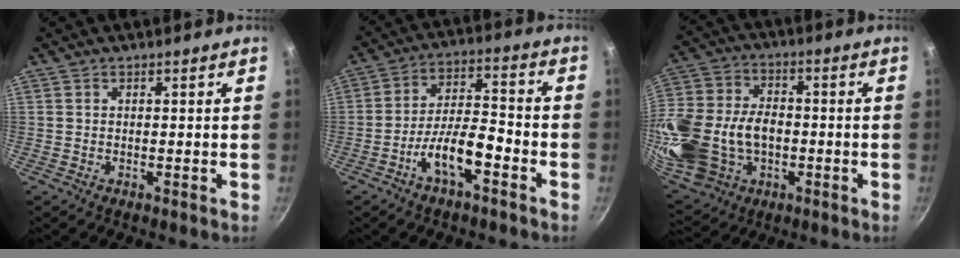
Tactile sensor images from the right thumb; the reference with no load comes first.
{"total": 9.8, "force": [-5.0, 3.5, 7.7], "torque": [-0.130, 0.047, -0.089]}
{"total": 23.9, "force": [-4.1, 17.2, 16.0], "torque": [-0.354, 0.031, -0.061]}